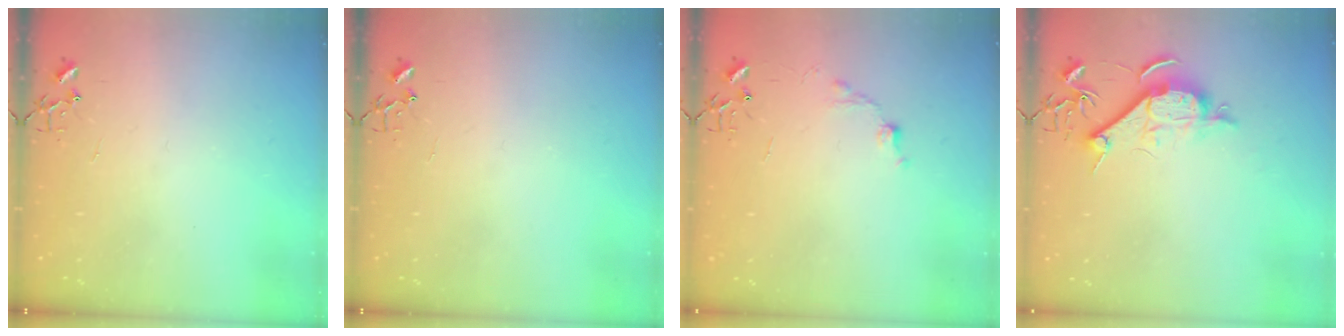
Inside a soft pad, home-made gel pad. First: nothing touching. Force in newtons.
{"total": 0.0}
{"total": 6.7, "press": 6.7, "slide": 0.9}
{"total": 9.3, "press": 9.2, "slide": 1.1}